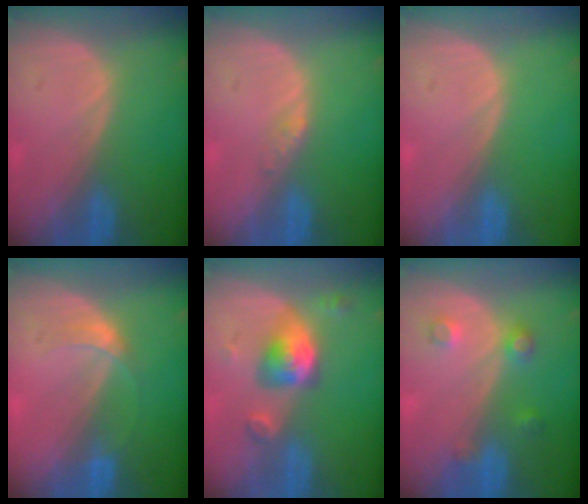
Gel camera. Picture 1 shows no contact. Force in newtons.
{"total": 1.2, "press": 1.2, "slide": 0.1}
{"total": 0.0}
{"total": 2.5, "press": 2.5, "slide": 0.1}
{"total": 5.5, "press": 5.4, "slide": 1.0}
{"total": 3.5, "press": 3.2, "slide": 1.4}